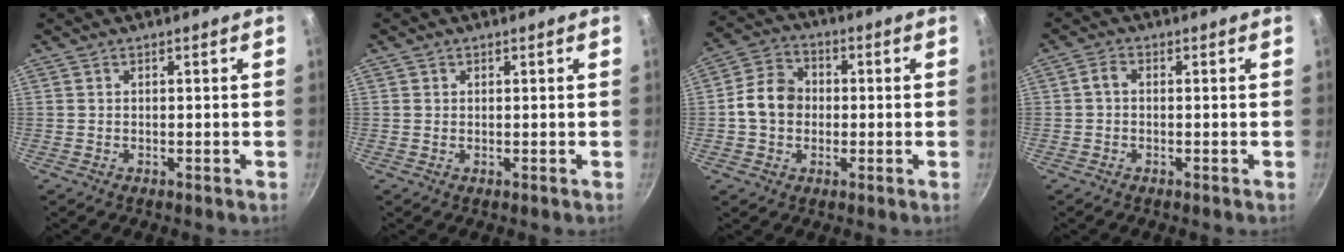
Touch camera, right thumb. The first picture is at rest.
{"total": 0.6, "force": [0.3, 0.5, 0.0], "torque": [0.005, -0.001, 0.003]}
{"total": 8.6, "force": [-0.4, 7.2, 4.8], "torque": [-0.058, 0.020, -0.023]}
{"total": 1.9, "force": [-0.1, 1.1, 1.6], "torque": [-0.043, 0.010, -0.006]}